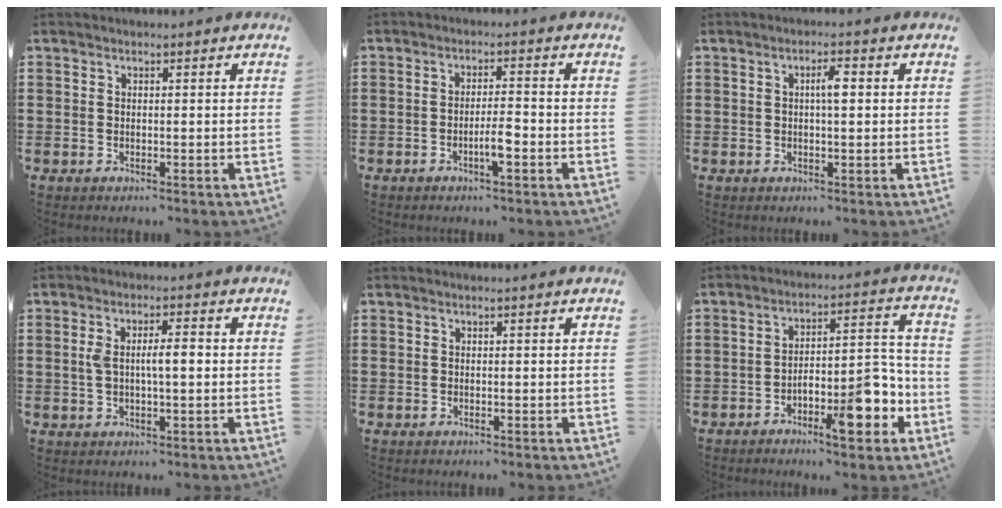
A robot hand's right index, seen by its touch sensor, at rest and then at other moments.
{"total": 3.6, "force": [-1.6, 0.6, 3.1], "torque": [-0.061, 0.002, -0.032]}
{"total": 2.7, "force": [0.3, 0.6, 2.6], "torque": [-0.052, 0.001, 0.004]}
{"total": 4.7, "force": [0.2, 1.4, 4.5], "torque": [-0.090, 0.001, -0.001]}
{"total": 0.0}
{"total": 9.8, "force": [-5.5, 3.4, 7.4], "torque": [-0.096, 0.008, -0.094]}